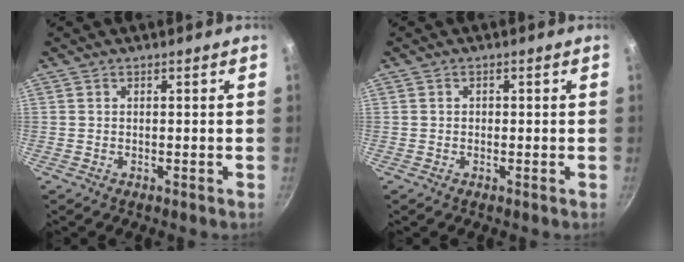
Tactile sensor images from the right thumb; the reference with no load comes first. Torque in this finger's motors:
{"motor_torque": [-0.34, 0.16, -0.36, 0.28, -0.03]}